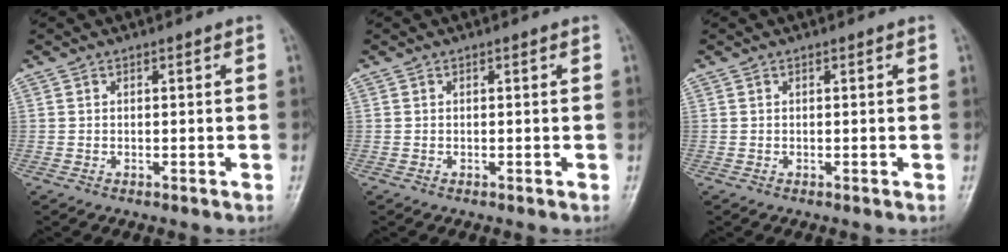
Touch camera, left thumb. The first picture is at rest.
{"total": 0.0}
{"total": 0.0}